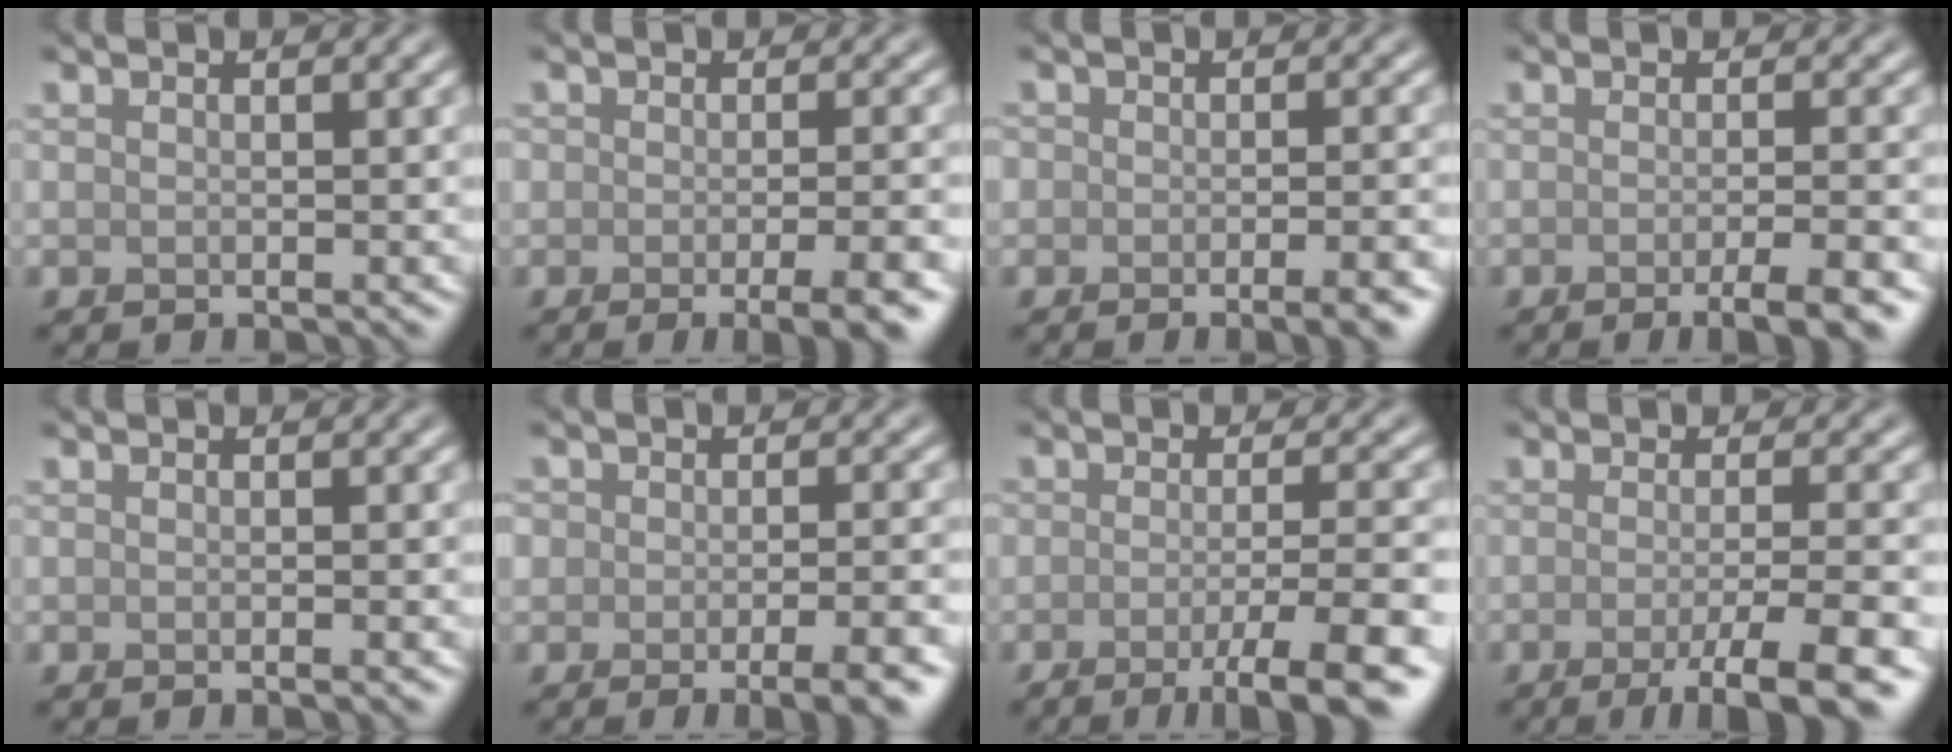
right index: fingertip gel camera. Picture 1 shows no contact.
{"total": 4.9, "force": [-2.4, 1.3, 4.1], "torque": [-0.051, -0.007, -0.023]}
{"total": 4.1, "force": [-2.4, 1.5, 2.9], "torque": [-0.027, 0.006, -0.022]}
{"total": 4.3, "force": [-2.0, 0.9, 3.7], "torque": [-0.045, -0.004, -0.032]}
{"total": 0.8, "force": [-0.3, 0.1, 0.7], "torque": [-0.005, 0.000, -0.006]}
{"total": 5.5, "force": [-2.7, 2.1, 4.3], "torque": [-0.045, -0.001, -0.028]}
{"total": 6.5, "force": [-3.3, 1.1, 5.5], "torque": [-0.079, -0.005, -0.051]}
{"total": 6.4, "force": [-2.8, 1.1, 5.6], "torque": [-0.075, -0.005, -0.046]}